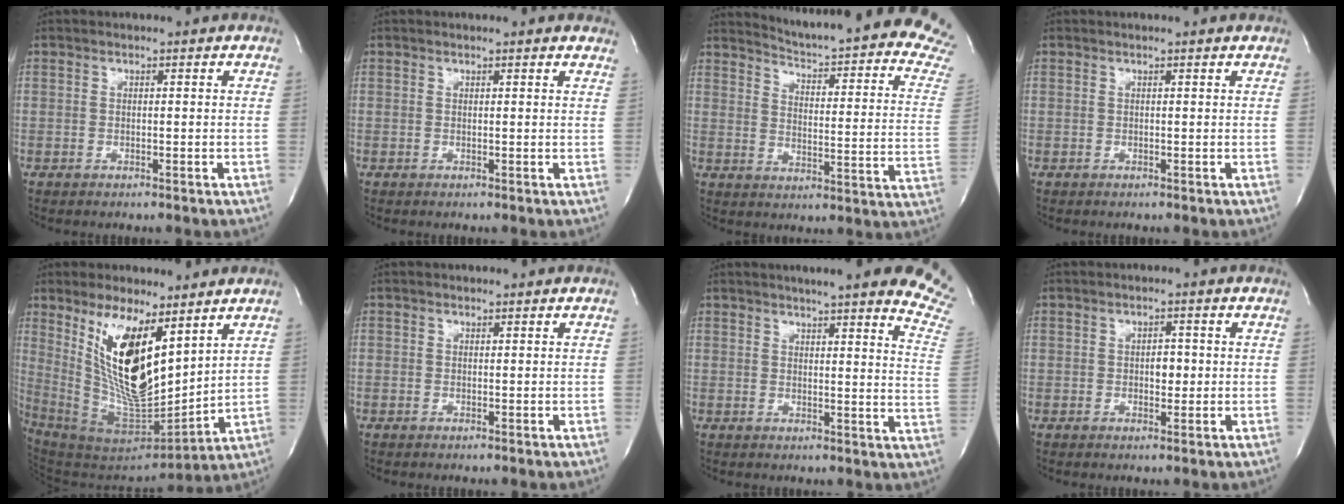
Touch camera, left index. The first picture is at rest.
{"total": 3.6, "force": [3.3, 0.8, 1.2], "torque": [-0.010, -0.001, 0.020]}
{"total": 24.5, "force": [22.7, 0.8, 9.0], "torque": [-0.124, -0.139, 0.252]}
{"total": 1.2, "force": [1.1, 0.2, 0.3], "torque": [-0.012, 0.000, 0.004]}
{"total": 16.7, "force": [7.8, 5.0, 13.9], "torque": [-0.265, -0.017, 0.153]}
{"total": 0.0}
{"total": 19.9, "force": [17.8, 0.6, 8.9], "torque": [-0.107, -0.086, 0.185]}
{"total": 2.4, "force": [-0.3, 1.4, 1.9], "torque": [-0.028, -0.002, -0.004]}